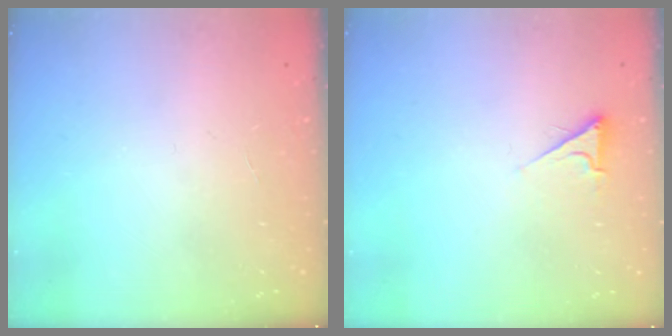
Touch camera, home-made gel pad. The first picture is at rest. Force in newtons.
{"total": 4.0, "press": 4.0, "slide": 0.7}